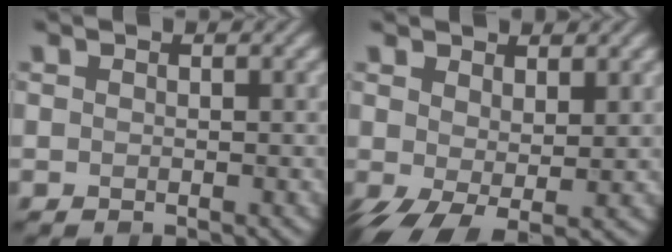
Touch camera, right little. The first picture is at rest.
{"total": 5.0, "force": [-0.1, 2.6, 4.3], "torque": [-0.093, -0.008, 0.004]}